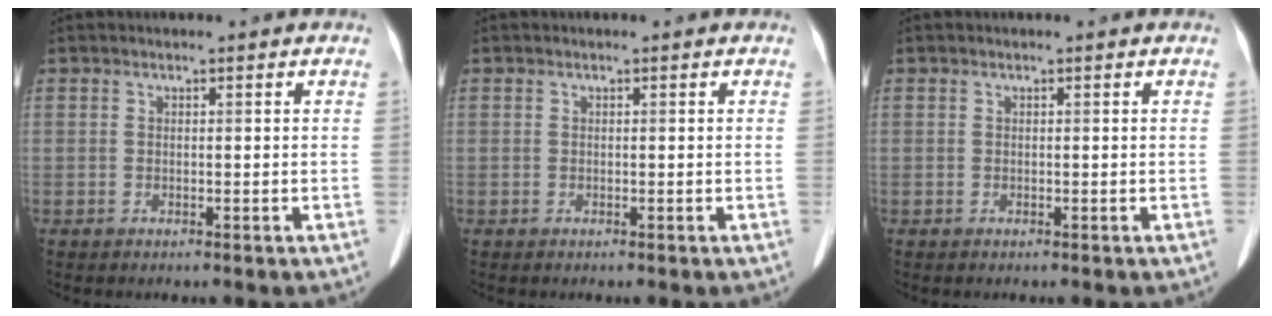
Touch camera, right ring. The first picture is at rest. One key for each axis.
{"total": 0.0}
{"total": 0.0}